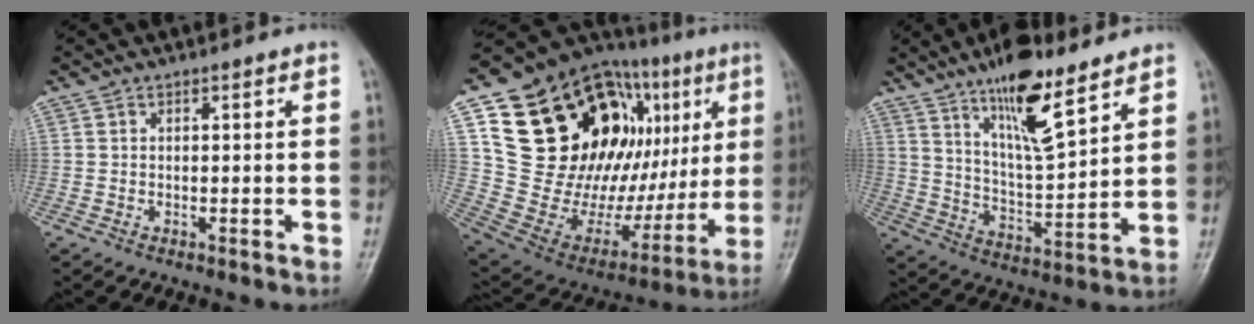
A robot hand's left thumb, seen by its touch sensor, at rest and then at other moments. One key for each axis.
{"total": 37.8, "fx": 11.2, "fy": 20.0, "fz": 30.0, "tx": -0.412, "ty": 0.028, "tz": 0.202}
{"total": 14.3, "fx": 9.4, "fy": 3.9, "fz": 10.0, "tx": -0.155, "ty": -0.058, "tz": 0.170}